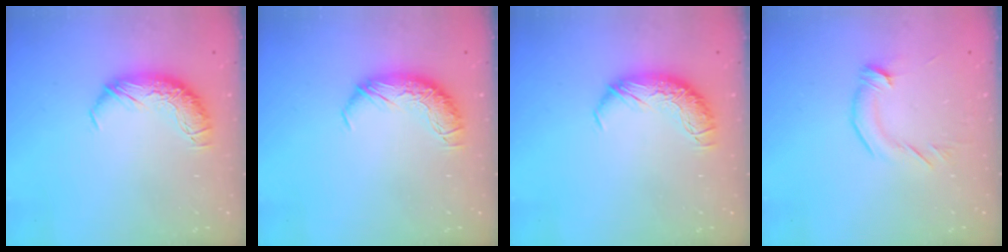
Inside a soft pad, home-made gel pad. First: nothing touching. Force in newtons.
{"total": 0.0}
{"total": 0.0}
{"total": 2.6, "press": 2.6, "slide": 0.4}